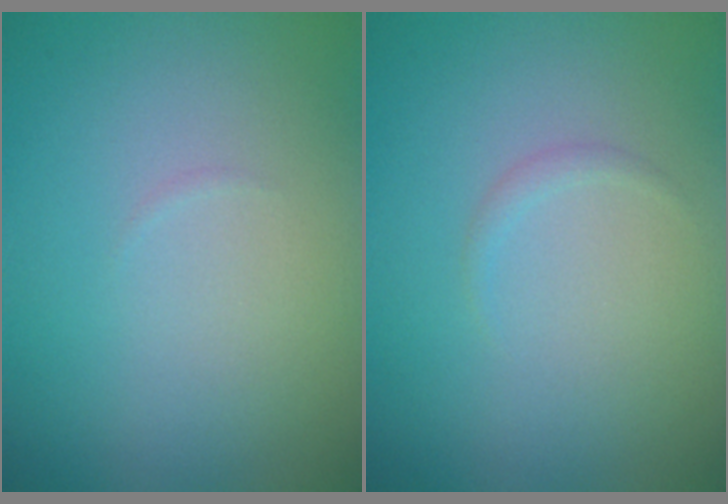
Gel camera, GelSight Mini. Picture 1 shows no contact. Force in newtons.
{"total": 0.6, "press": 0.5, "slide": 0.1}